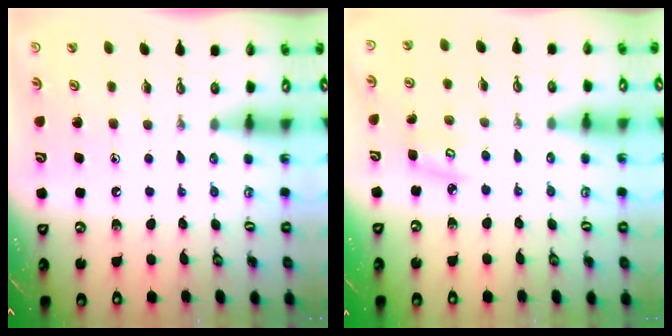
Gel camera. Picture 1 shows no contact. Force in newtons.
{"total": 4.5, "press": 4.5, "slide": 0.5}